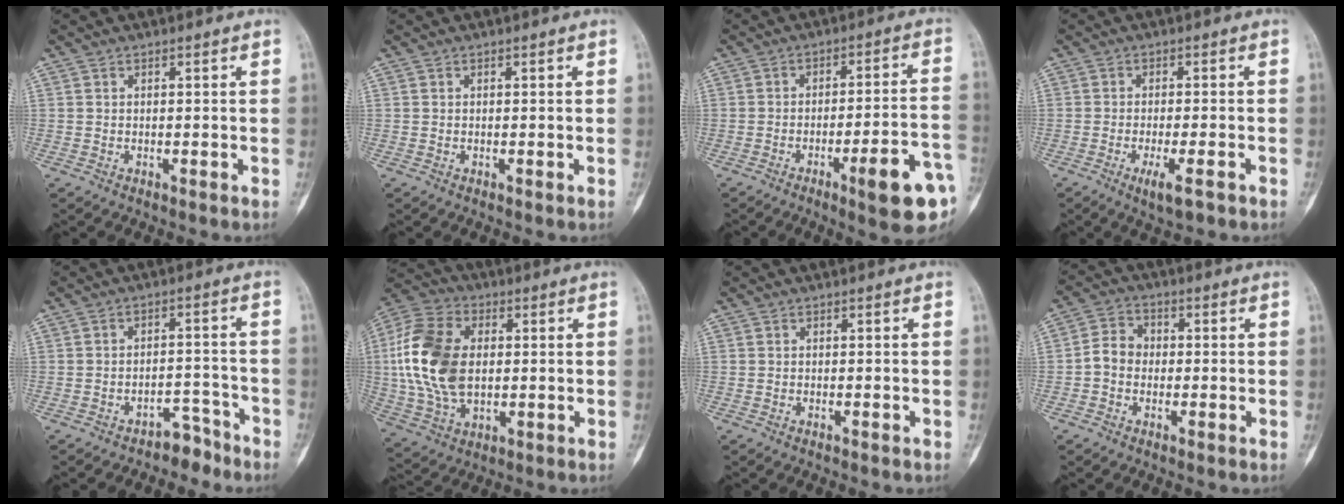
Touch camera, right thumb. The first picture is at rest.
{"total": 0.0}
{"total": 13.4, "force": [-6.0, 2.1, 11.8], "torque": [-0.147, 0.027, -0.077]}
{"total": 5.0, "force": [-2.7, 1.1, 4.0], "torque": [-0.068, 0.000, -0.041]}
{"total": 4.6, "force": [-3.9, 2.3, 0.8], "torque": [0.010, 0.054, -0.055]}
{"total": 18.0, "force": [1.5, 11.9, 13.4], "torque": [-0.275, 0.008, 0.029]}
{"total": 0.0}
{"total": 5.1, "force": [-0.9, 4.2, 2.7], "torque": [-0.031, 0.019, -0.027]}